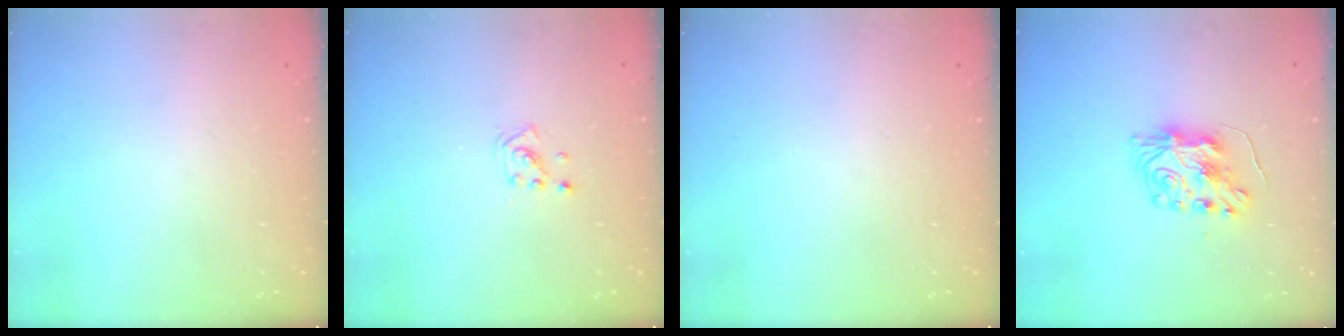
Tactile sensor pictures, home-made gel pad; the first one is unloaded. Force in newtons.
{"total": 1.9, "press": 1.9, "slide": 0.1}
{"total": 0.0}
{"total": 7.8, "press": 7.8, "slide": 0.2}